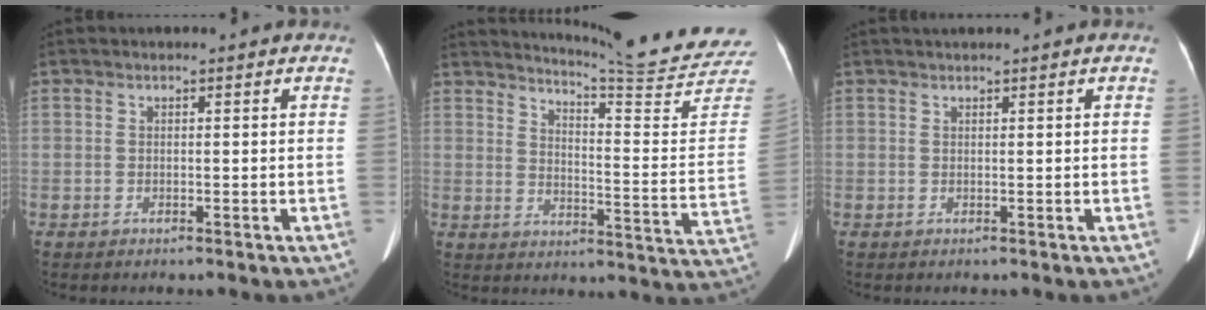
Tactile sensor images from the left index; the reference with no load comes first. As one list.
[{"total": 20.4, "force": [19.6, -1.7, 5.4], "torque": [-0.091, -0.137, 0.234]}, {"total": 1.2, "force": [1.0, -0.3, 0.6], "torque": [-0.012, 0.016, 0.025]}]